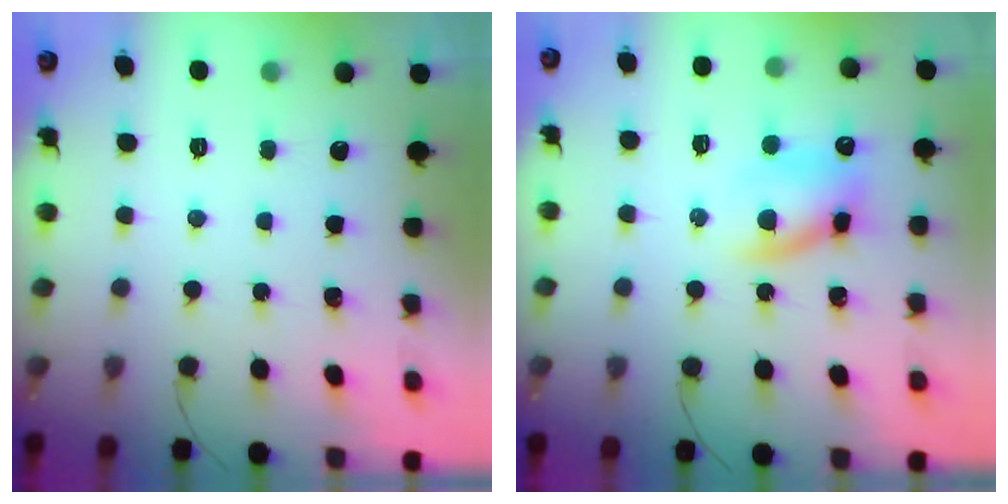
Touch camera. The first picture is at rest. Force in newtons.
{"total": 10.6, "press": 10.3, "slide": 2.3}